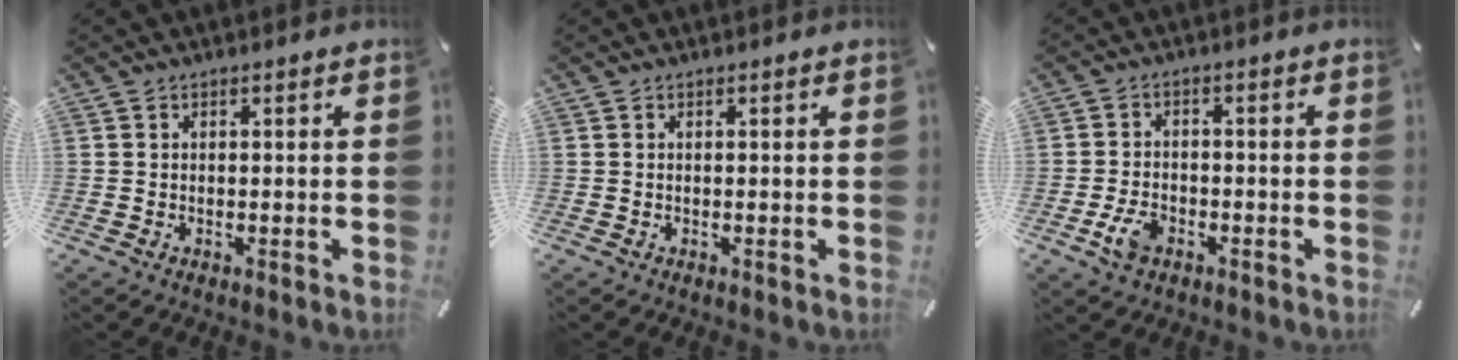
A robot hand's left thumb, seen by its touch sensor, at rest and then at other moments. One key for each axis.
{"total": 0.0}
{"total": 5.4, "fx": -2.6, "fy": 3.4, "fz": 3.3, "tx": -0.078, "ty": 0.006, "tz": -0.050}